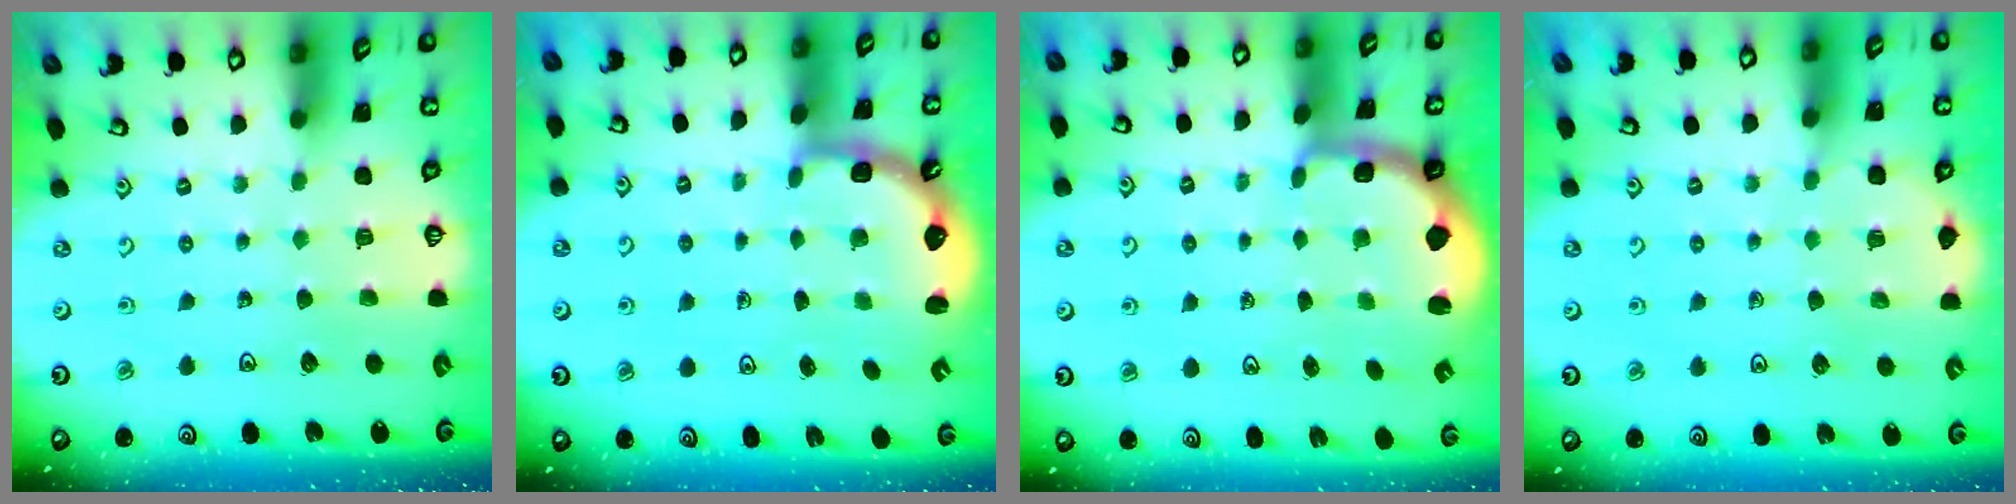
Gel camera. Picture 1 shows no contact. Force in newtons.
{"total": 2.8, "press": 2.2, "slide": 1.8}
{"total": 1.6, "press": 1.2, "slide": 1.1}
{"total": 5.1, "press": 4.9, "slide": 1.2}